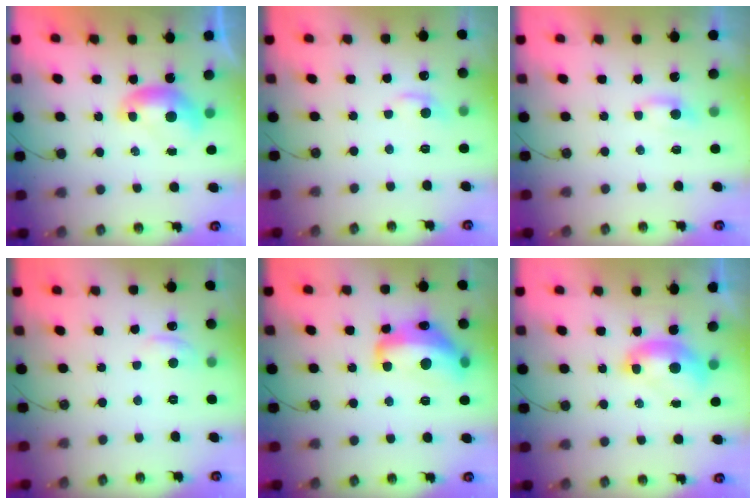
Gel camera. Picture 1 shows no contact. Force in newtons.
{"total": 0.9, "press": 0.5, "slide": 0.7}
{"total": 1.6, "press": 1.5, "slide": 0.4}
{"total": 1.7, "press": 1.5, "slide": 0.7}
{"total": 12.8, "press": 12.7, "slide": 1.0}
{"total": 2.0, "press": 2.0, "slide": 0.4}